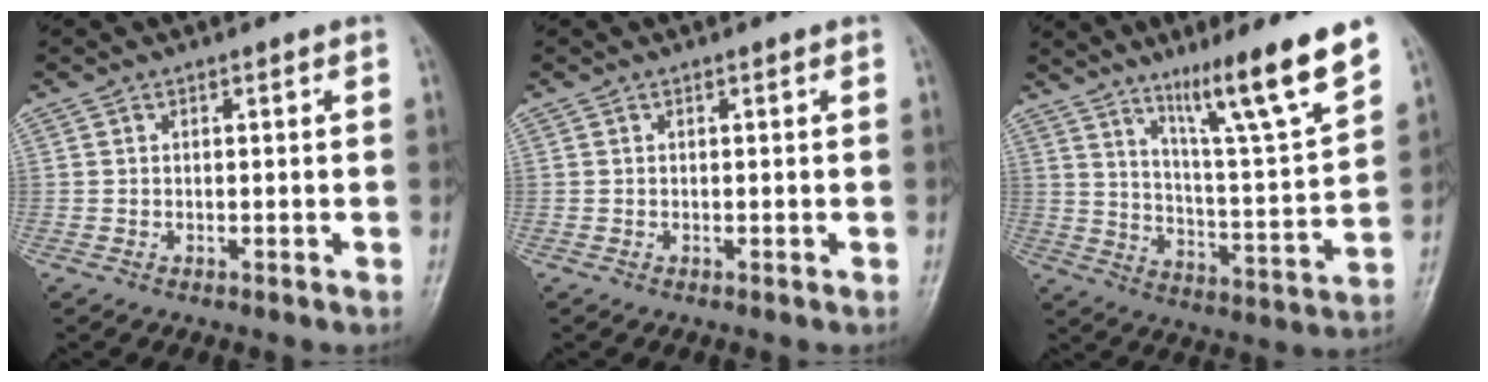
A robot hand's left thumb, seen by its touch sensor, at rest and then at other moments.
{"total": 0.0}
{"total": 16.8, "force": [11.3, 0.9, 12.4], "torque": [-0.181, -0.067, 0.184]}